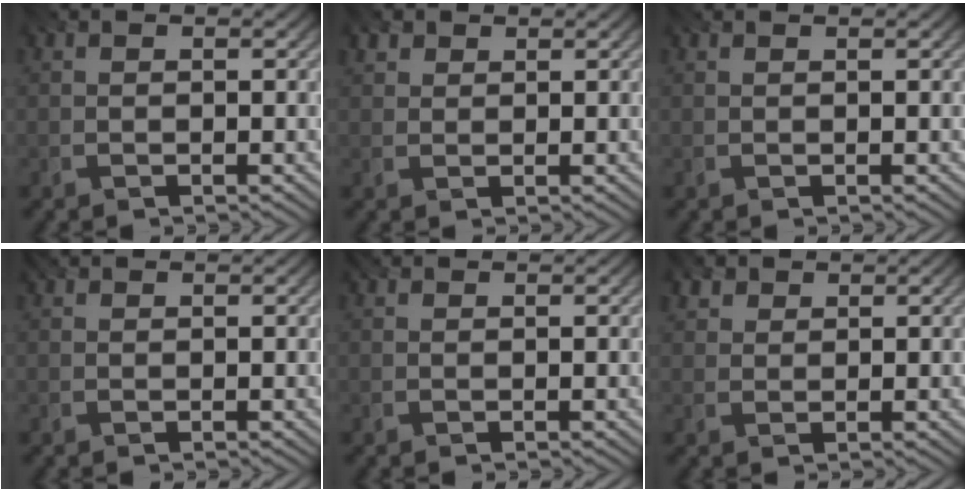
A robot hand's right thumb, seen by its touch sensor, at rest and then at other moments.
{"total": 1.9, "force": [1.3, 1.3, 0.7], "torque": [-0.019, 0.002, 0.028]}
{"total": 0.7, "force": [0.6, -0.1, 0.3], "torque": [-0.006, 0.000, 0.008]}
{"total": 1.3, "force": [1.1, 0.3, 0.5], "torque": [-0.013, 0.004, 0.018]}
{"total": 1.3, "force": [1.1, 0.4, 0.6], "torque": [-0.014, 0.004, 0.016]}
{"total": 2.5, "force": [1.7, 1.6, 0.9], "torque": [-0.027, -0.002, 0.038]}